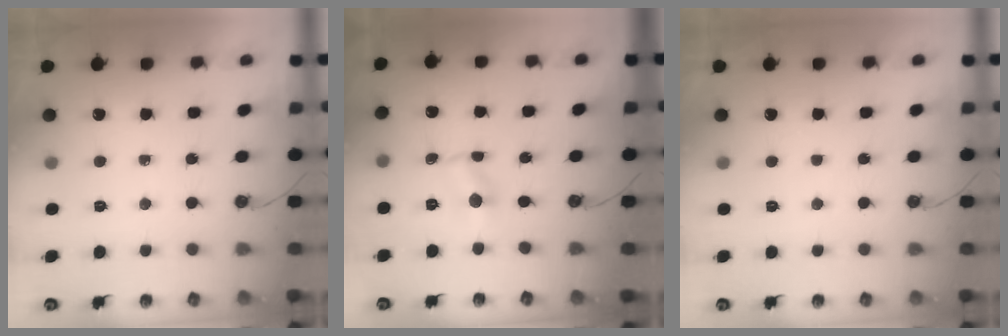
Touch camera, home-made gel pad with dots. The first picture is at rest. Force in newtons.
{"total": 1.7, "press": 1.7, "slide": 0.2}
{"total": 0.0}